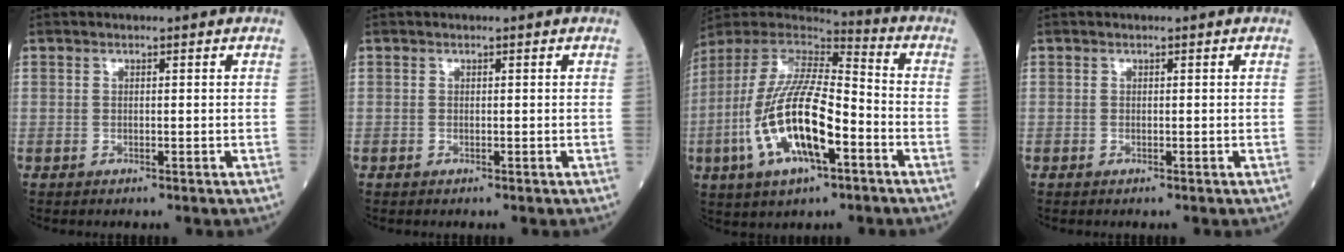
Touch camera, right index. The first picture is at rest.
{"total": 0.0}
{"total": 18.4, "force": [-5.5, 5.3, 16.7], "torque": [-0.350, -0.005, -0.098]}
{"total": 0.0}